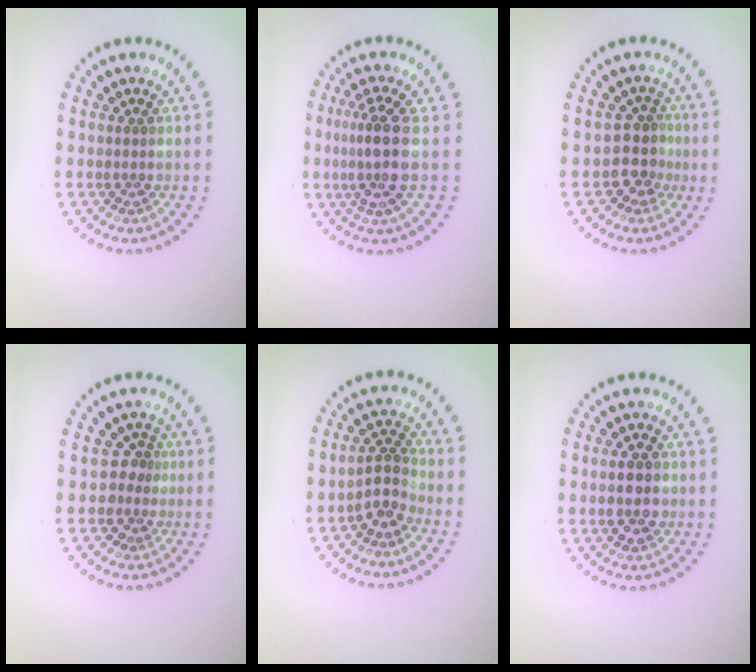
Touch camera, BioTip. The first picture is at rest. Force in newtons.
{"total": 3.8, "press": 2.9, "slide": 2.4}
{"total": 2.7, "press": 2.0, "slide": 1.7}
{"total": 2.1, "press": 1.5, "slide": 1.4}
{"total": 2.4, "press": 1.8, "slide": 1.6}
{"total": 2.7, "press": 2.7, "slide": 0.0}